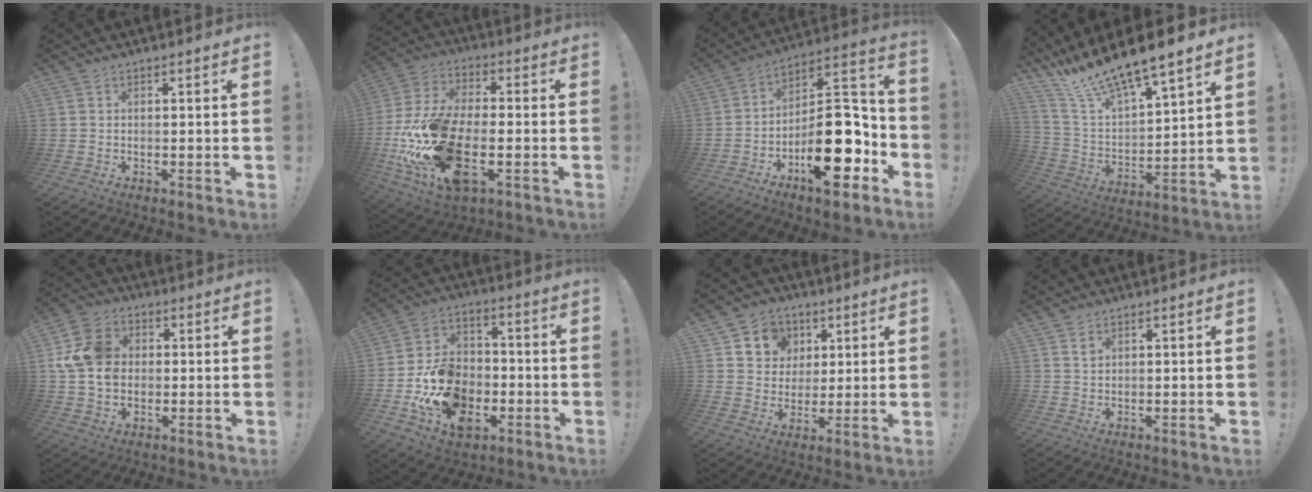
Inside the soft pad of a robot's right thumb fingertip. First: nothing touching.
{"total": 24.0, "force": [-6.4, 13.0, 19.2], "torque": [-0.383, 0.032, -0.098]}
{"total": 20.6, "force": [-7.6, 10.0, 16.3], "torque": [-0.240, 0.052, -0.111]}
{"total": 14.3, "force": [12.7, 2.1, 6.2], "torque": [-0.131, -0.104, 0.223]}
{"total": 14.3, "force": [1.1, 11.4, 8.6], "torque": [-0.157, 0.011, 0.027]}
{"total": 17.5, "force": [-6.3, 12.8, 10.2], "torque": [-0.172, 0.036, -0.102]}
{"total": 9.2, "force": [3.5, 8.3, 2.2], "torque": [-0.029, -0.021, 0.072]}
{"total": 1.5, "force": [1.0, 0.6, 0.8], "torque": [-0.006, -0.005, 0.017]}